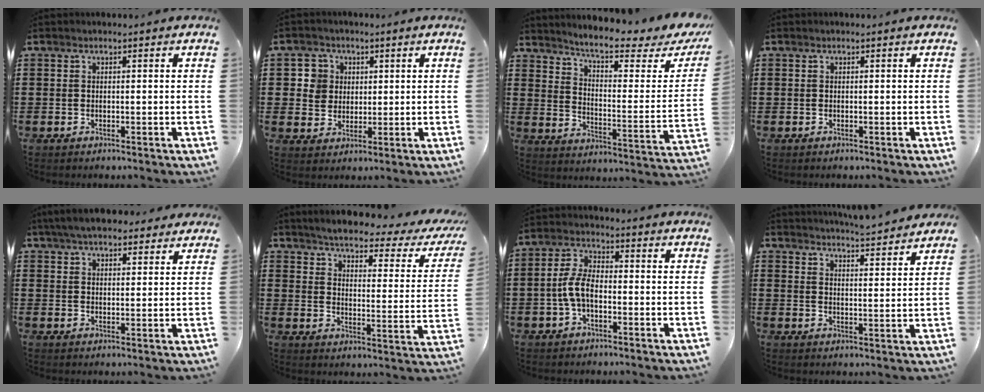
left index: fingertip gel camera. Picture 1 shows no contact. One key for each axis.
{"total": 4.6, "fx": 1.5, "fy": 4.4, "fz": 0.5, "tx": -0.025, "ty": 0.012, "tz": 0.024}
{"total": 6.5, "fx": 5.5, "fy": 0.5, "fz": 3.5, "tx": -0.083, "ty": -0.042, "tz": 0.088}
{"total": 0.0}
{"total": 5.2, "fx": 4.7, "fy": 1.2, "fz": 1.8, "tx": -0.050, "ty": -0.003, "tz": 0.089}
{"total": 3.6, "fx": 3.1, "fy": 0.0, "fz": 1.9, "tx": -0.058, "ty": -0.024, "tz": 0.043}
{"total": 5.9, "fx": -1.6, "fy": 2.9, "fz": 5.0, "tx": -0.121, "ty": -0.001, "tz": -0.038}
{"total": 4.5, "fx": 4.4, "fy": -0.3, "fz": 0.8, "tx": -0.024, "ty": -0.030, "tz": 0.076}